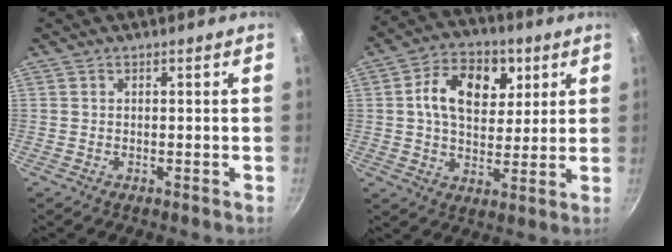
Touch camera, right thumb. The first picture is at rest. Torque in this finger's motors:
{"motor_torque": [0.14, 0.24, 0.74, -0.72, 0.29]}